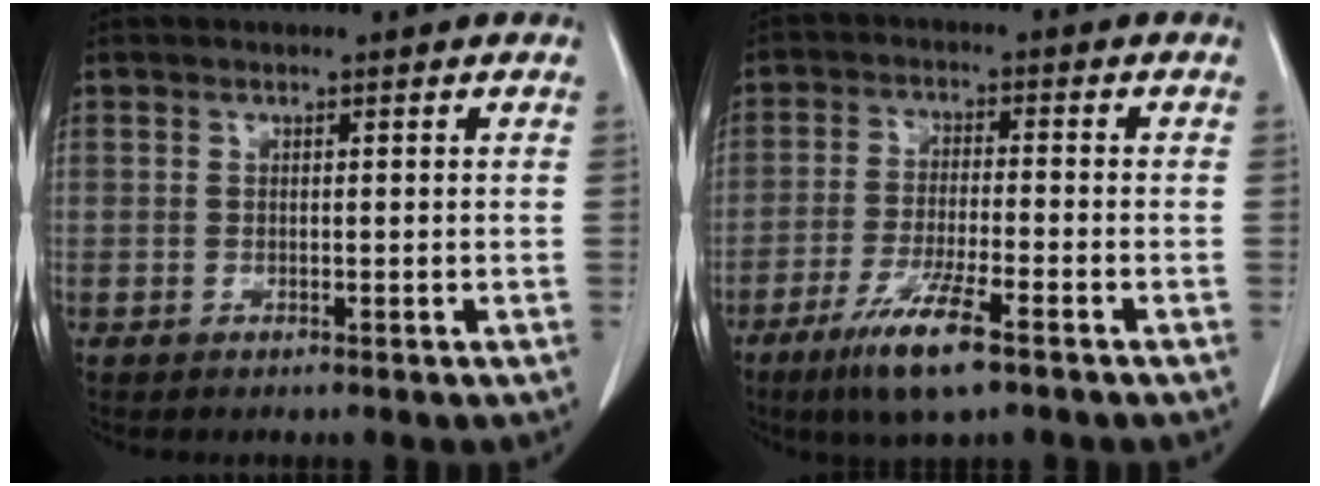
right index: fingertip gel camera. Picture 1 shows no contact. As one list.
[{"total": 9.0, "force": [-5.5, 0.8, 7.0], "torque": [-0.137, -0.020, -0.096]}]